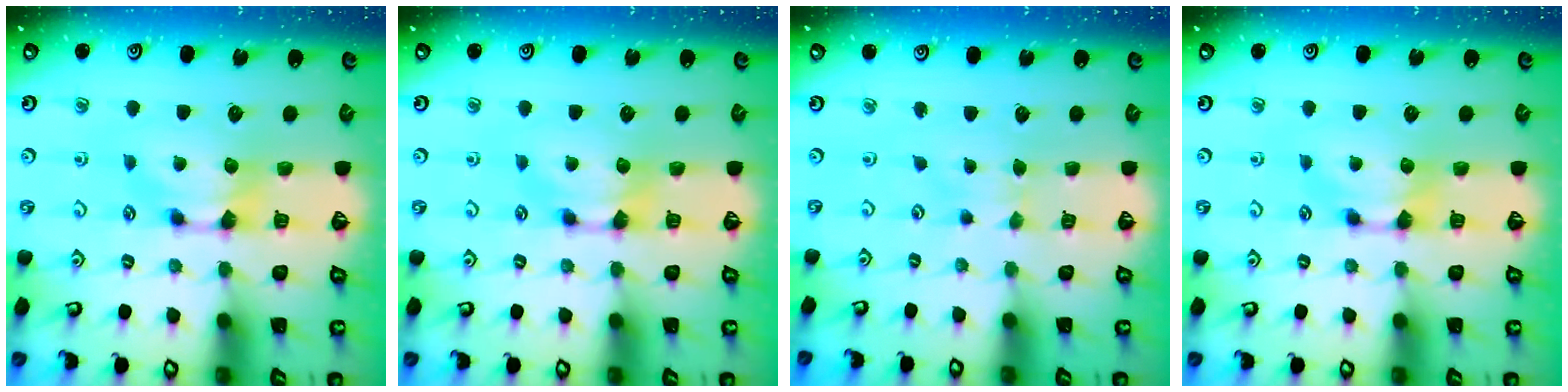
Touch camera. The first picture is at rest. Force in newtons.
{"total": 0.0}
{"total": 2.3, "press": 2.3, "slide": 0.1}
{"total": 0.0}